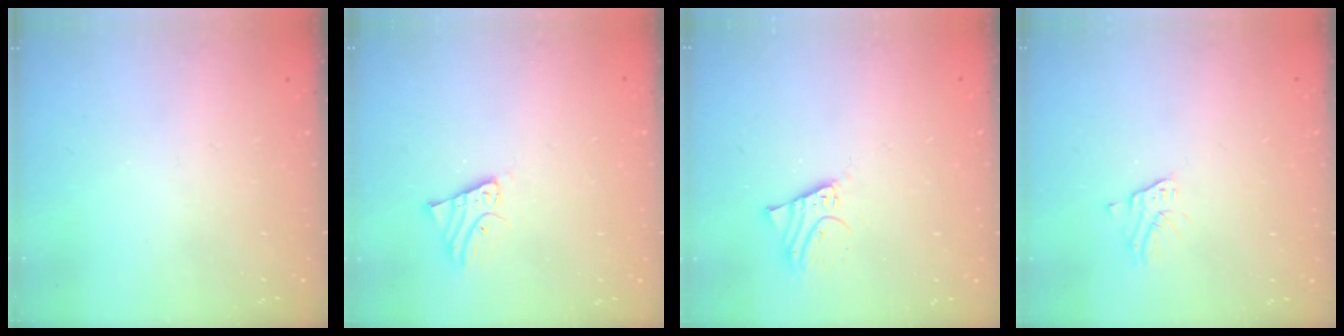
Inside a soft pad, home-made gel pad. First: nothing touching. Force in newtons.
{"total": 2.4, "press": 2.4, "slide": 0.1}
{"total": 2.4, "press": 2.4, "slide": 0.1}
{"total": 2.2, "press": 2.2, "slide": 0.2}